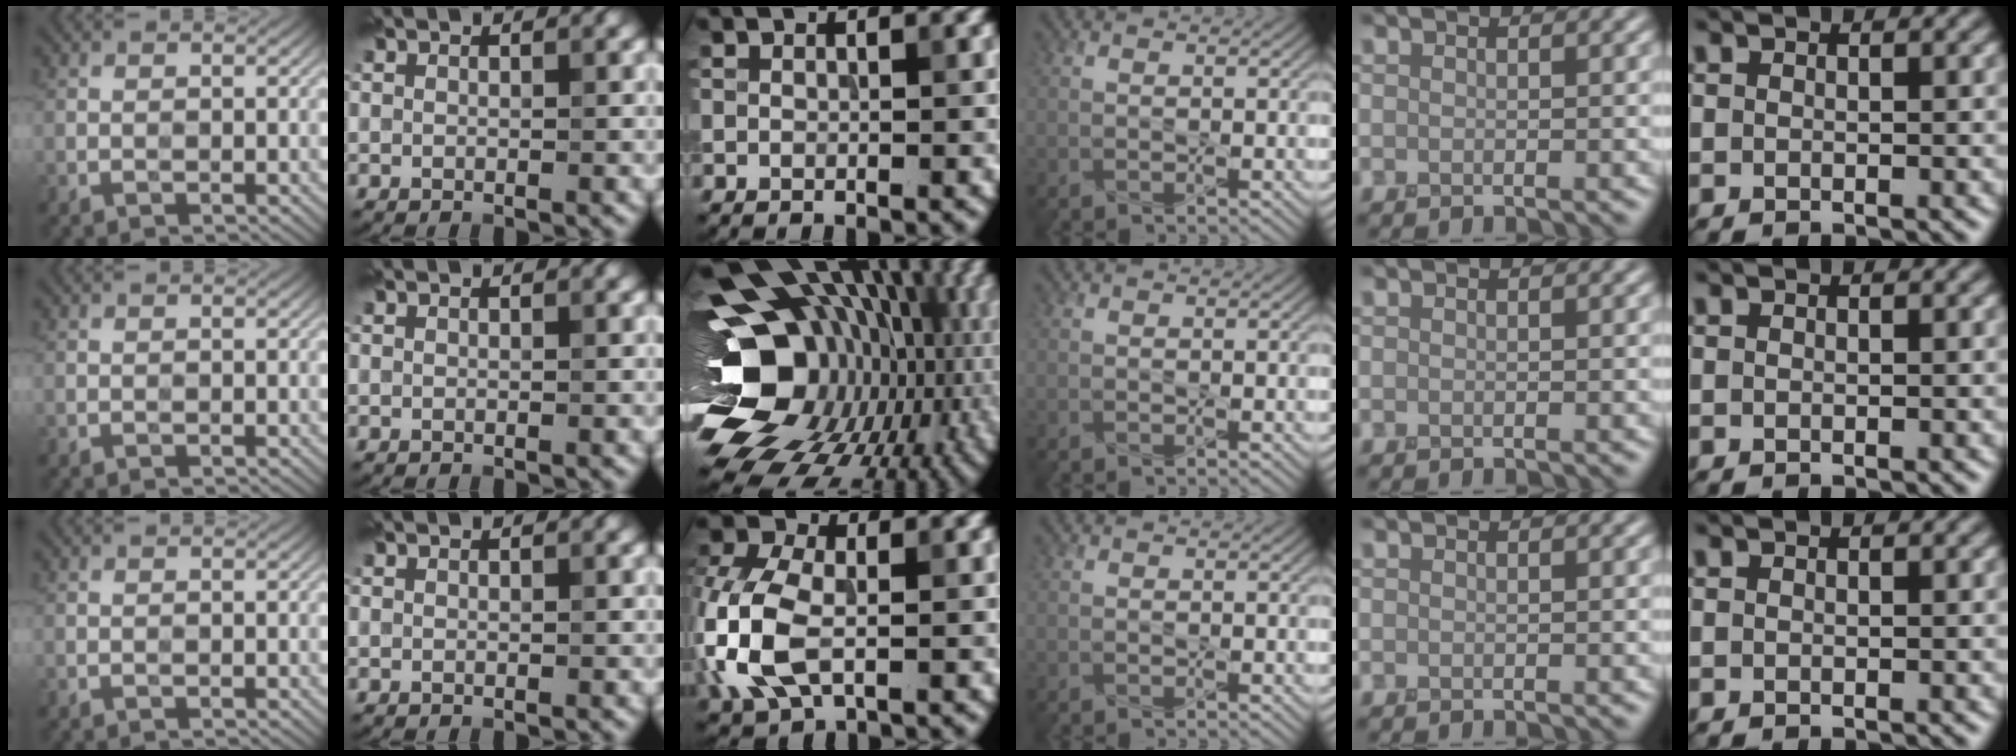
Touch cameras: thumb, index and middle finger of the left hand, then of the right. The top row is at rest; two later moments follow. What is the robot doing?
{"motion": "press", "object": "stapler"}